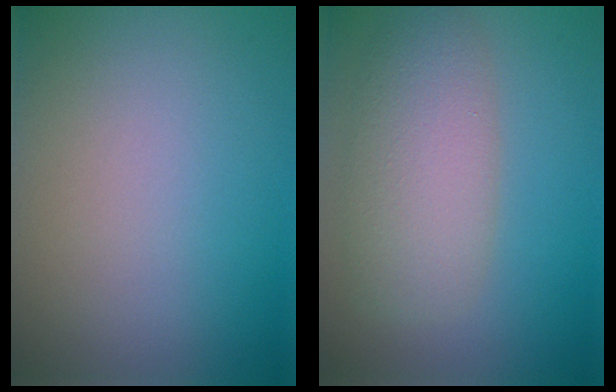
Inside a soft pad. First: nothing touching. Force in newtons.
{"total": 5.1, "press": 5.1, "slide": 0.6}